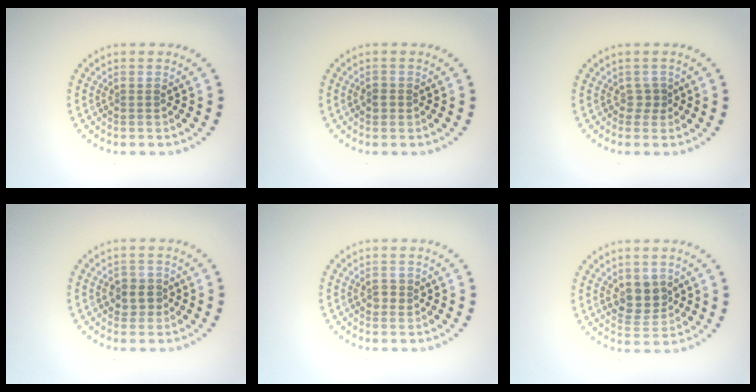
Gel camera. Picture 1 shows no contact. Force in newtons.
{"total": 1.0, "press": 1.0, "slide": 0.1}
{"total": 0.9, "press": 0.7, "slide": 0.5}
{"total": 2.1, "press": 1.9, "slide": 0.8}
{"total": 1.2, "press": 1.2, "slide": 0.1}
{"total": 3.4, "press": 3.3, "slide": 0.9}